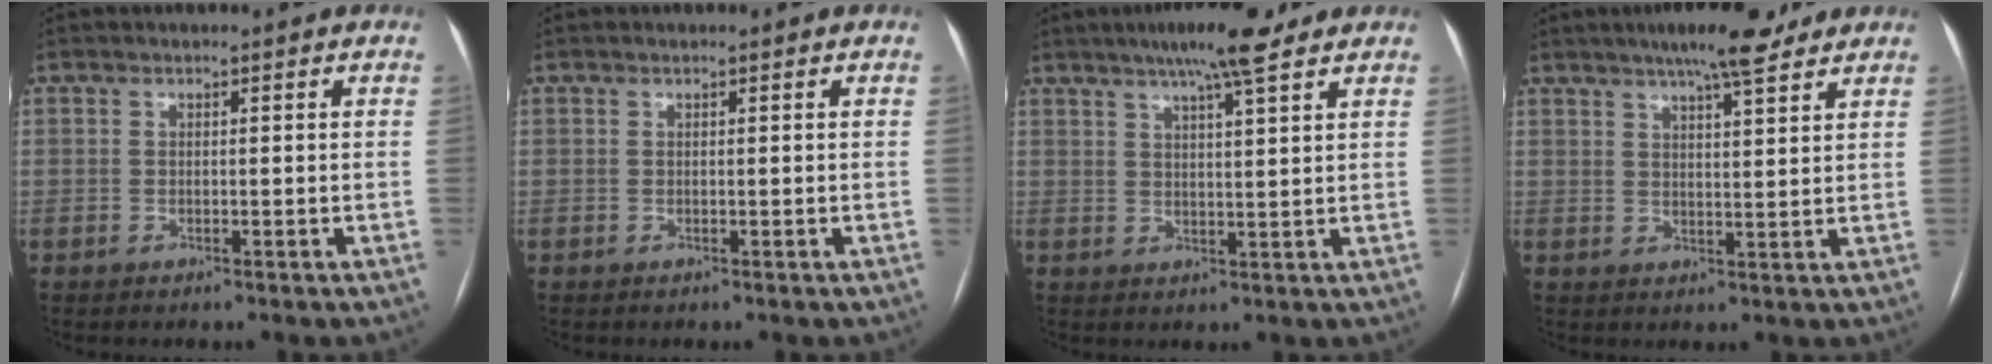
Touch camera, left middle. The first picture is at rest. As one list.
[{"total": 0.0}, {"total": 9.5, "force": [6.8, 0.8, 6.5], "torque": [-0.101, 0.018, 0.101]}, {"total": 9.2, "force": [7.0, 1.4, 5.8], "torque": [-0.087, 0.013, 0.101]}]